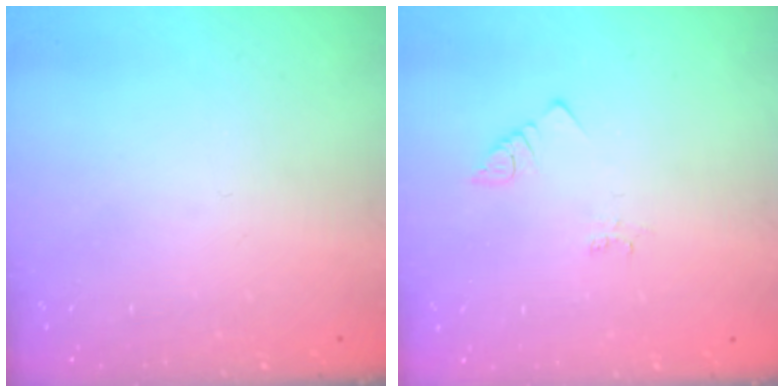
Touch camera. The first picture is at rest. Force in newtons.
{"total": 1.4, "press": 1.4, "slide": 0.3}